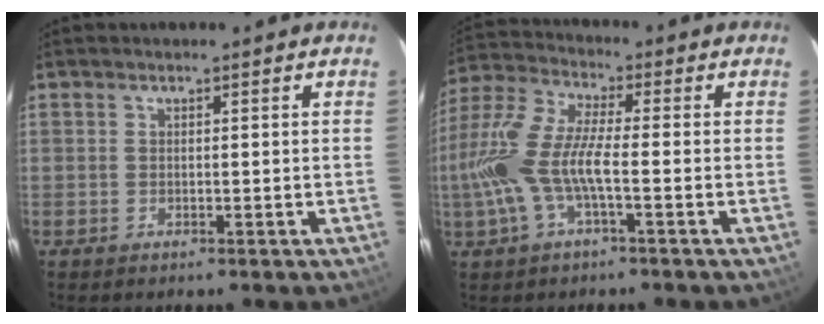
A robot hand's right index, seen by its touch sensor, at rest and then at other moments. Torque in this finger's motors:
{"motor_torque": [1.36, -0.51, 0.84, 0.21]}